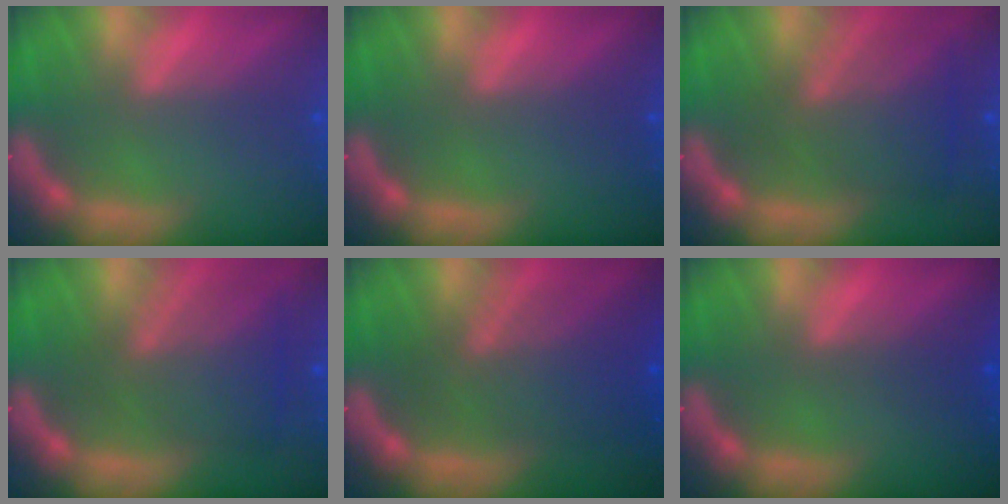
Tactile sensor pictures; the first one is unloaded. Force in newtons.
{"total": 0.0}
{"total": 6.1}
{"total": 6.1}
{"total": 7.0}
{"total": 1.5}